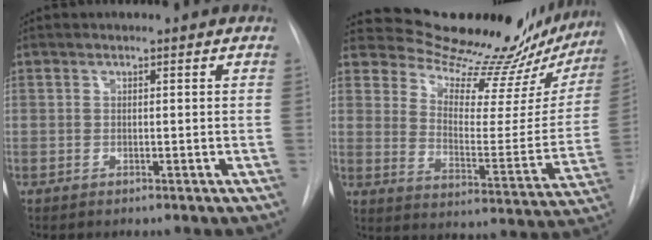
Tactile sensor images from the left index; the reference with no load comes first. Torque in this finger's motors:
{"motor_torque": [0.91, -1.23, 0.11, 0.00]}